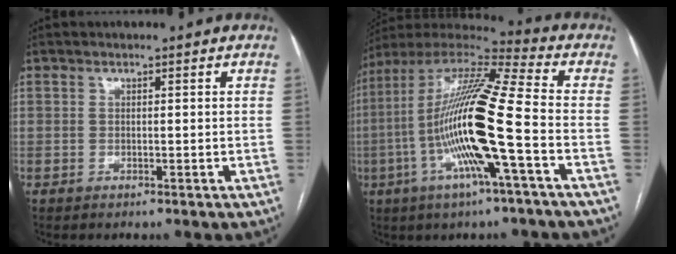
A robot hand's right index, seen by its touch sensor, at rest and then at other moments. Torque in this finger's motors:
{"motor_torque": [2.14, 0.00, 1.05, 0.21]}